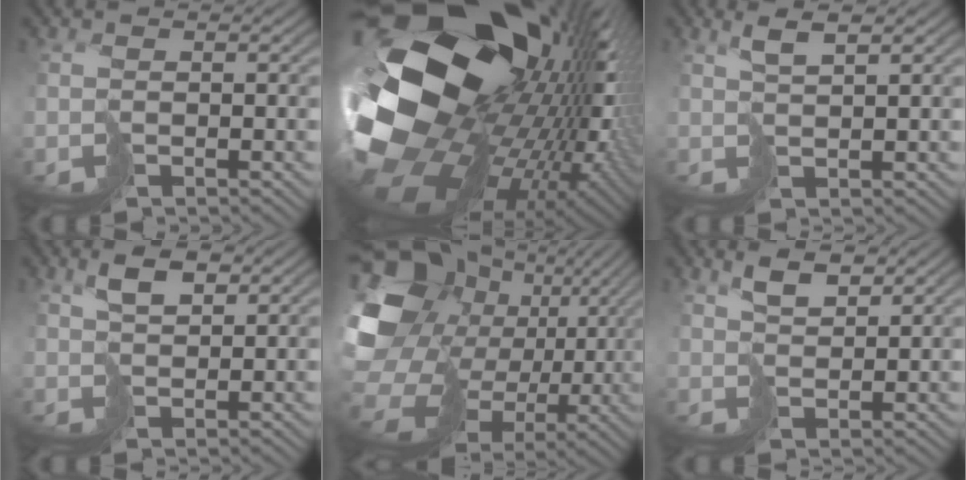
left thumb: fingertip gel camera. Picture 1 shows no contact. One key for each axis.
{"total": 22.6, "fx": 0.8, "fy": 15.7, "fz": 16.2, "tx": -0.309, "ty": -0.049, "tz": -0.011}
{"total": 3.0, "fx": 1.8, "fy": 0.5, "fz": 2.4, "tx": -0.051, "ty": 0.006, "tz": 0.035}
{"total": 3.7, "fx": 1.8, "fy": 1.7, "fz": 2.8, "tx": -0.060, "ty": 0.005, "tz": 0.031}
{"total": 21.0, "fx": 0.3, "fy": 16.7, "fz": 12.7, "tx": -0.325, "ty": -0.025, "tz": 0.024}
{"total": 3.7, "fx": 2.4, "fy": 1.3, "fz": 2.5, "tx": -0.057, "ty": 0.005, "tz": 0.046}